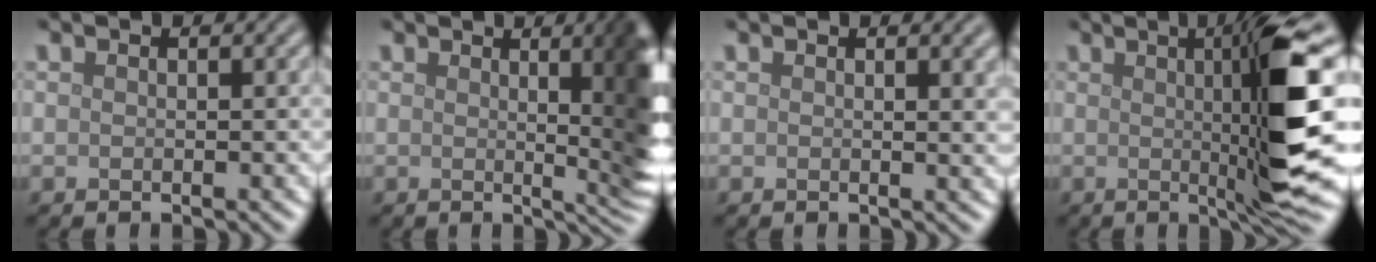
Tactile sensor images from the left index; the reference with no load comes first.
{"total": 9.0, "force": [1.5, 2.7, 8.5], "torque": [-0.061, 0.012, 0.014]}
{"total": 2.9, "force": [1.1, 1.0, 2.5], "torque": [-0.017, 0.005, 0.013]}
{"total": 10.4, "force": [0.9, 1.3, 10.3], "torque": [-0.138, -0.001, 0.023]}